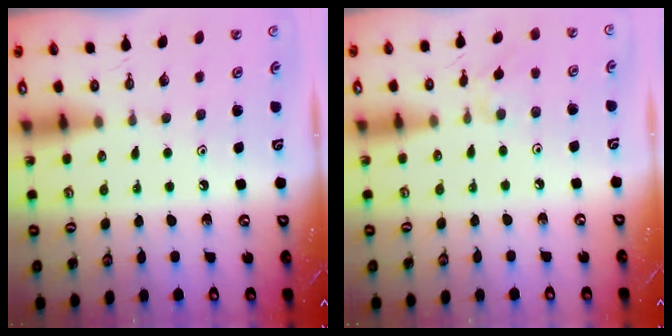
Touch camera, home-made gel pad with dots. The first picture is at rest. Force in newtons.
{"total": 3.0, "press": 2.9, "slide": 0.6}